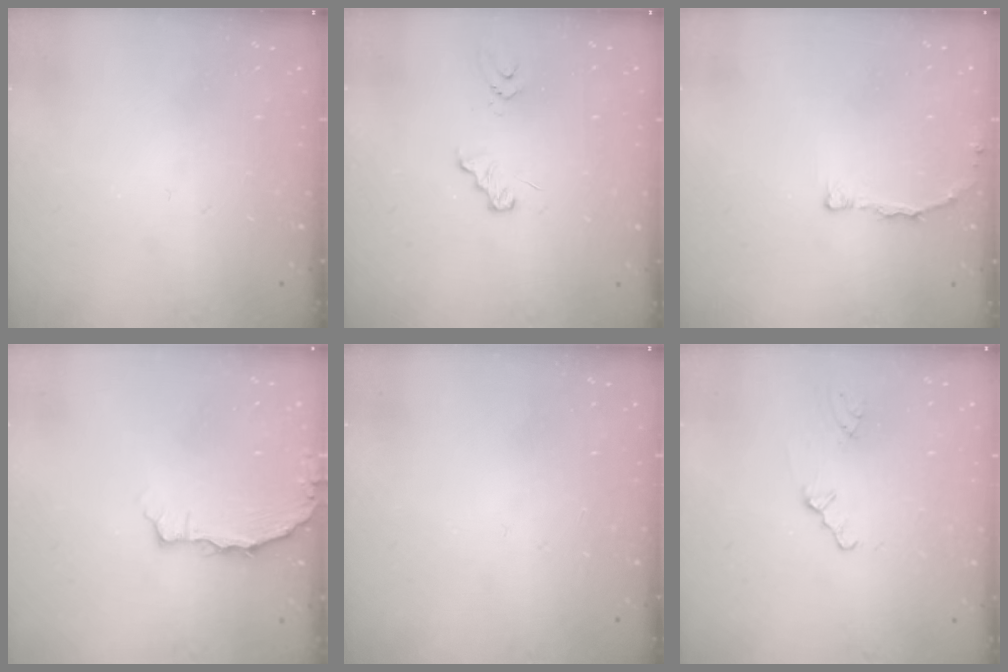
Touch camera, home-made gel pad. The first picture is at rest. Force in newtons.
{"total": 4.1, "press": 4.1, "slide": 0.3}
{"total": 3.6, "press": 3.6, "slide": 0.3}
{"total": 2.8, "press": 2.8, "slide": 0.4}
{"total": 0.0}
{"total": 0.9, "press": 0.8, "slide": 0.2}